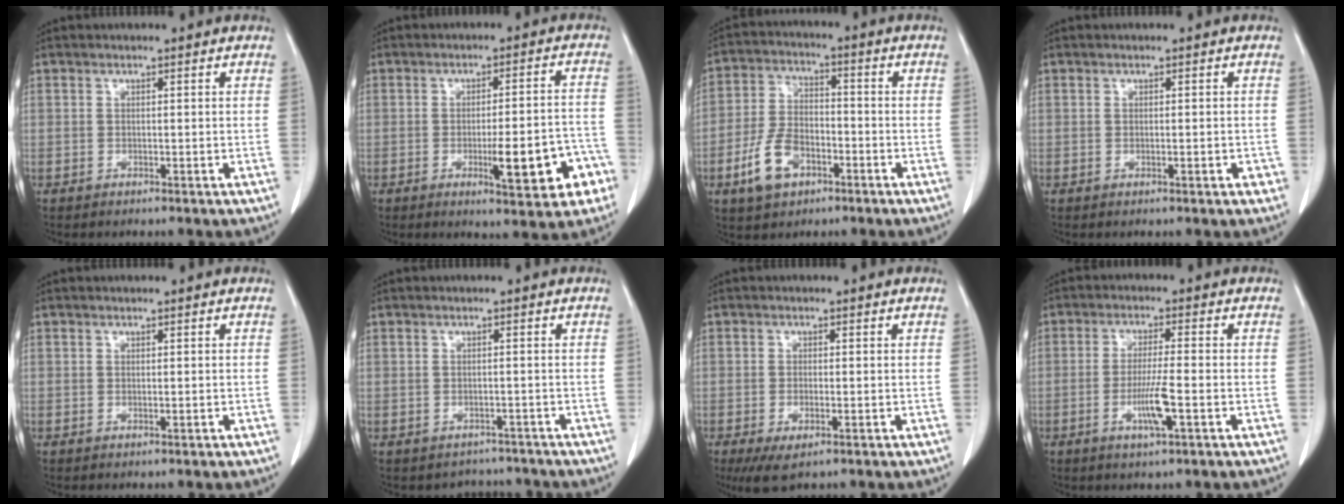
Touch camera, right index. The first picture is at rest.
{"total": 10.7, "force": [-4.1, 2.1, 9.7], "torque": [-0.122, 0.011, -0.048]}
{"total": 9.2, "force": [-4.1, 5.6, 5.9], "torque": [-0.134, 0.011, -0.073]}
{"total": 1.6, "force": [-0.4, 0.4, 1.5], "torque": [-0.024, 0.000, -0.002]}
{"total": 0.0}
{"total": 3.1, "force": [-2.6, 1.6, -0.4], "torque": [0.005, 0.014, -0.033]}
{"total": 4.6, "force": [-2.2, 1.6, 3.7], "torque": [-0.068, -0.012, -0.029]}
{"total": 5.9, "force": [-2.0, 0.0, 5.6], "torque": [-0.106, -0.010, -0.037]}